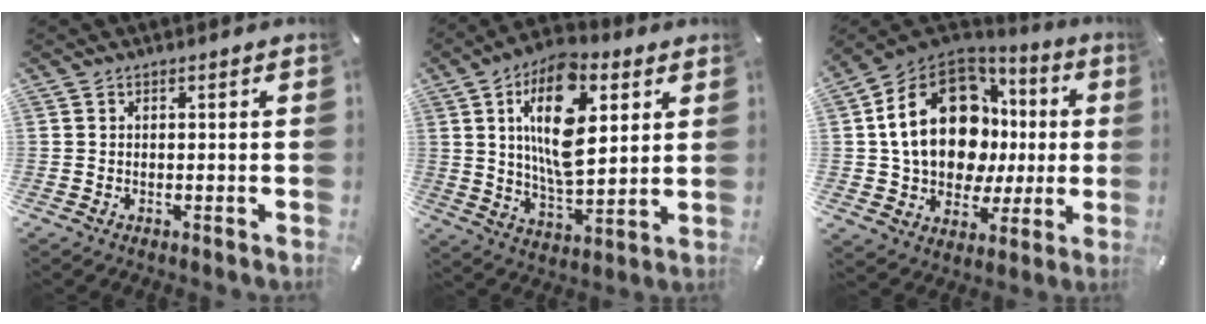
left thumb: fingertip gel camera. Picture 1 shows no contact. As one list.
[{"total": 18.6, "force": [6.6, 9.4, 14.6], "torque": [-0.270, -0.011, 0.107]}, {"total": 21.9, "force": [4.4, 15.9, 14.4], "torque": [-0.277, -0.013, 0.083]}]